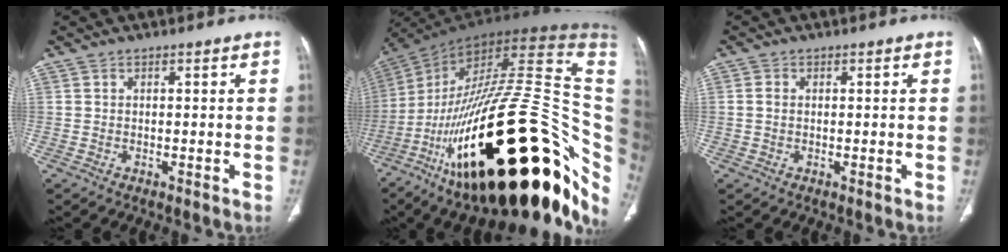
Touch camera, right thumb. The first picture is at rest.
{"total": 49.2, "force": [-12.4, 20.0, 43.2], "torque": [-0.581, 0.082, -0.194]}
{"total": 1.6, "force": [0.1, 1.1, 1.1], "torque": [-0.025, 0.003, 0.005]}